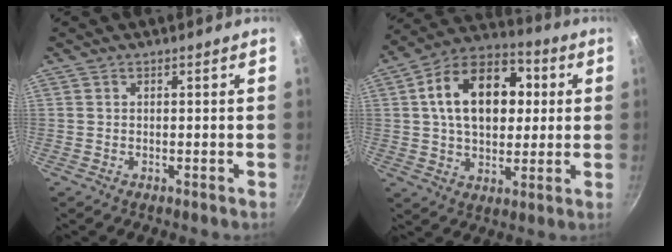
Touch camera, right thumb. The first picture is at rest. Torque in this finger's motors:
{"motor_torque": [0.83, 2.64, 1.29, 0.05, 0.46]}